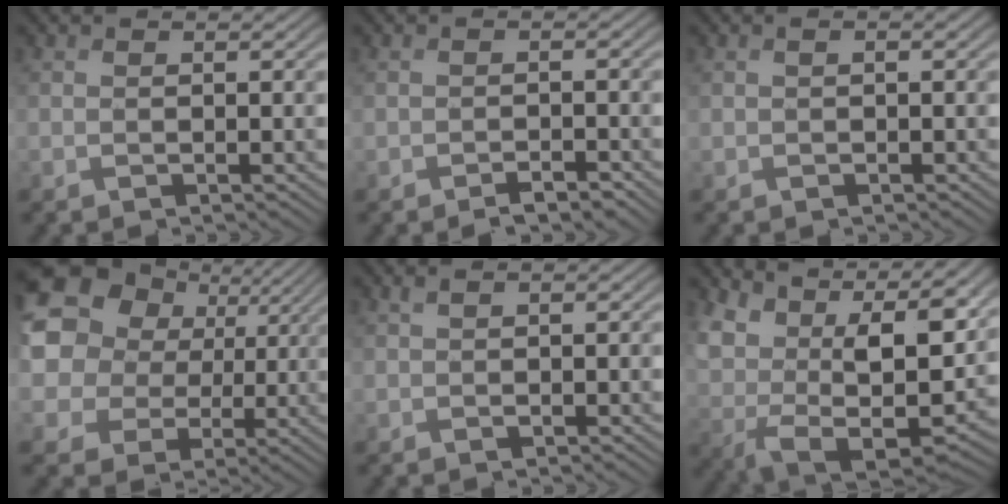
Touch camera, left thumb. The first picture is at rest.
{"total": 2.1, "force": [-1.5, 0.7, 1.3], "torque": [-0.019, 0.001, -0.026]}
{"total": 0.9, "force": [0.3, 0.3, 0.8], "torque": [-0.016, 0.006, 0.005]}
{"total": 17.1, "force": [6.2, 14.1, 7.3], "torque": [-0.252, 0.046, 0.107]}
{"total": 1.6, "force": [0.4, 0.8, 1.3], "torque": [-0.024, 0.004, 0.007]}
{"total": 16.3, "force": [6.6, 9.3, 11.6], "torque": [-0.247, -0.015, 0.136]}